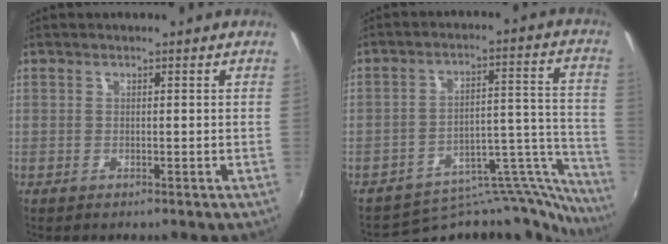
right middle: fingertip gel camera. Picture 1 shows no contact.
{"total": 17.3, "force": [-16.8, 2.9, 2.7], "torque": [-0.014, 0.045, -0.241]}